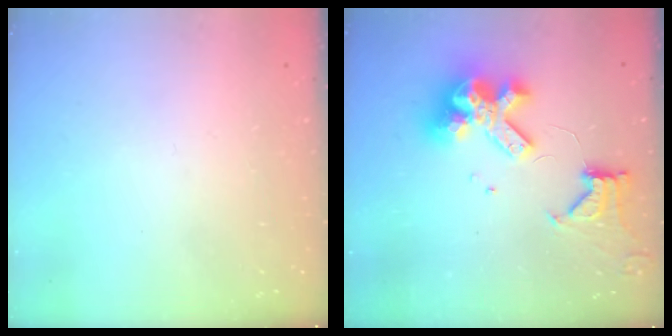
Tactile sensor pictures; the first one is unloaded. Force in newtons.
{"total": 14.6, "press": 14.5, "slide": 1.8}